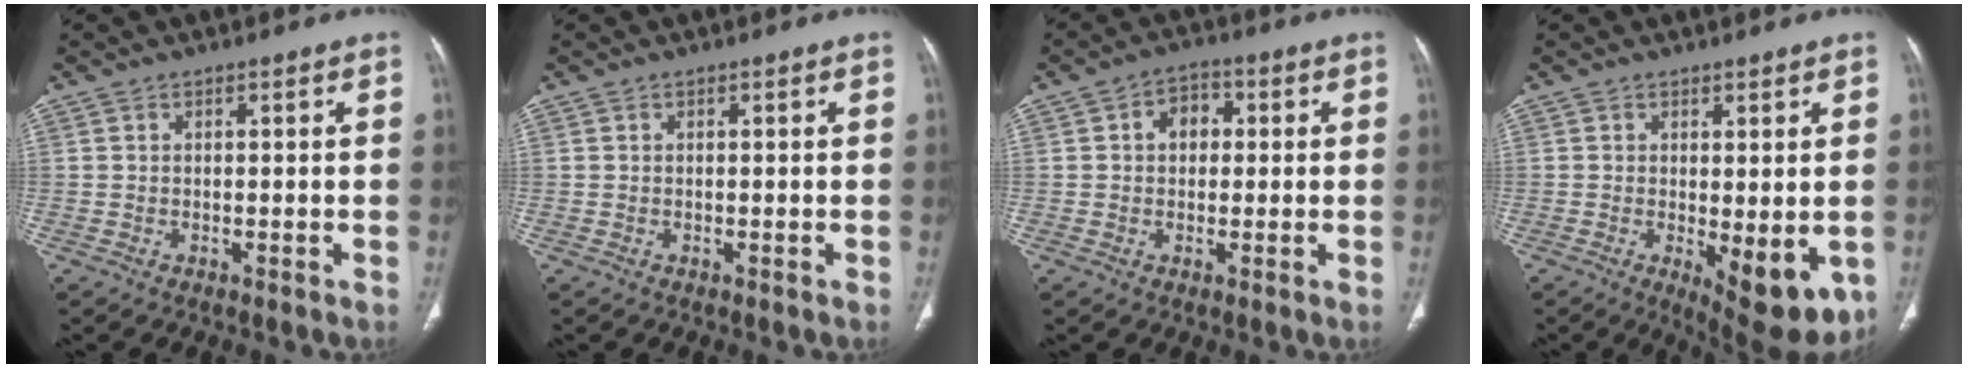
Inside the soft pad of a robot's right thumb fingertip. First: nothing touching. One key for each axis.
{"total": 0.0}
{"total": 5.2, "fx": 0.8, "fy": 4.0, "fz": 3.2, "tx": -0.028, "ty": 0.011, "tz": 0.007}
{"total": 10.0, "fx": -2.2, "fy": 3.9, "fz": 8.9, "tx": -0.107, "ty": -0.023, "tz": -0.018}